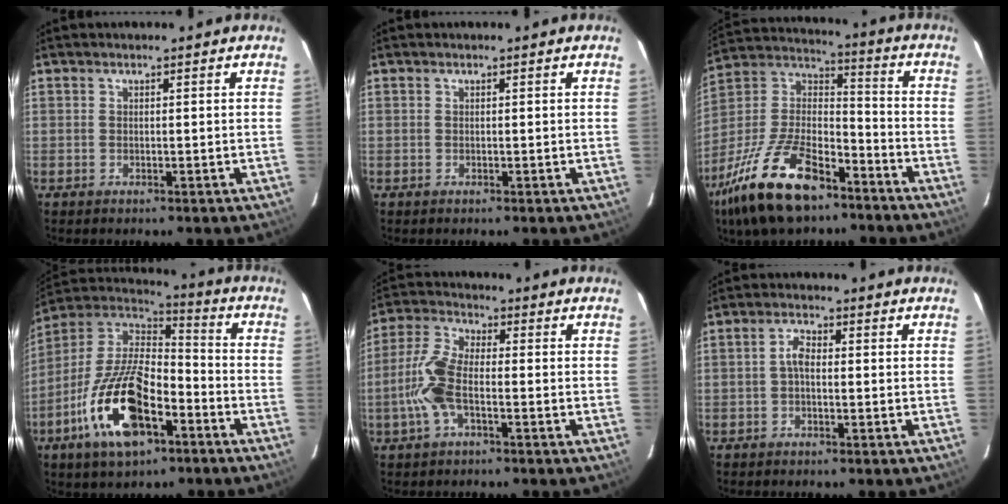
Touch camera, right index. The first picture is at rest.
{"total": 0.0}
{"total": 22.2, "force": [-13.8, 9.8, 14.4], "torque": [-0.304, -0.010, -0.247]}
{"total": 20.6, "force": [-9.2, 9.4, 15.8], "torque": [-0.321, -0.020, -0.169]}
{"total": 9.0, "force": [-2.6, 3.4, 7.9], "torque": [-0.182, 0.008, -0.057]}
{"total": 2.4, "force": [-0.4, 1.2, 2.1], "torque": [-0.043, 0.010, -0.007]}